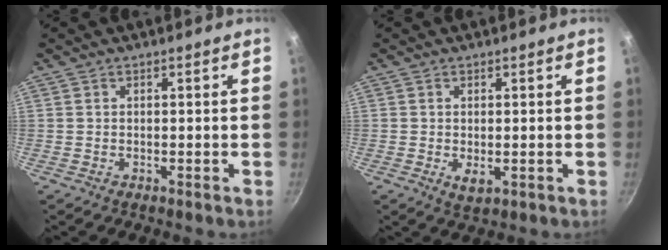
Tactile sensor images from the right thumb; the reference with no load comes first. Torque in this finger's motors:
{"motor_torque": [-0.44, 0.13, 0.48, 0.02, 0.02]}